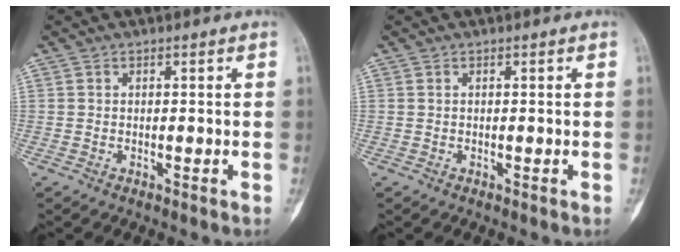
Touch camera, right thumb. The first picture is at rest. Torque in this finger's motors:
{"motor_torque": [0.31, -0.26, 0.00, 0.00, 0.02]}